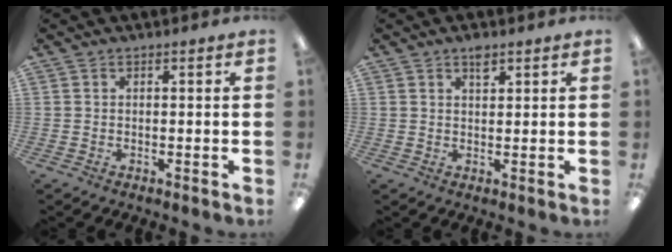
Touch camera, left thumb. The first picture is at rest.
{"total": 2.9, "force": [2.0, 1.2, 1.7], "torque": [-0.021, -0.005, 0.032]}